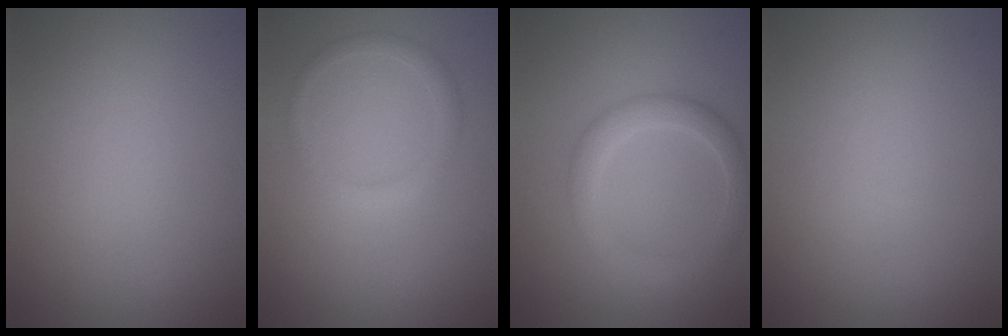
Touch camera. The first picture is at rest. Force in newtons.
{"total": 1.5, "press": 1.5, "slide": 0.1}
{"total": 3.0, "press": 3.0, "slide": 0.1}
{"total": 0.0}